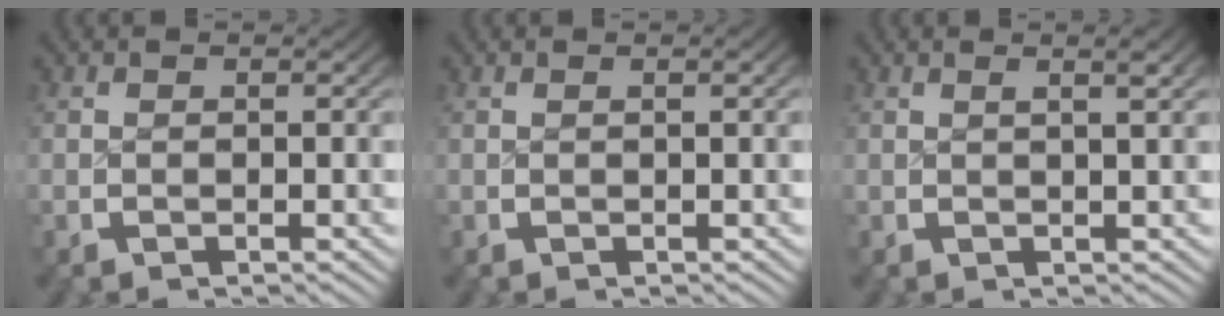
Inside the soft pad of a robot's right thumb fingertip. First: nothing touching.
{"total": 0.6, "force": [0.0, -0.1, 0.6], "torque": [-0.009, 0.003, 0.003]}
{"total": 1.7, "force": [0.8, 0.0, 1.6], "torque": [-0.021, 0.003, 0.014]}